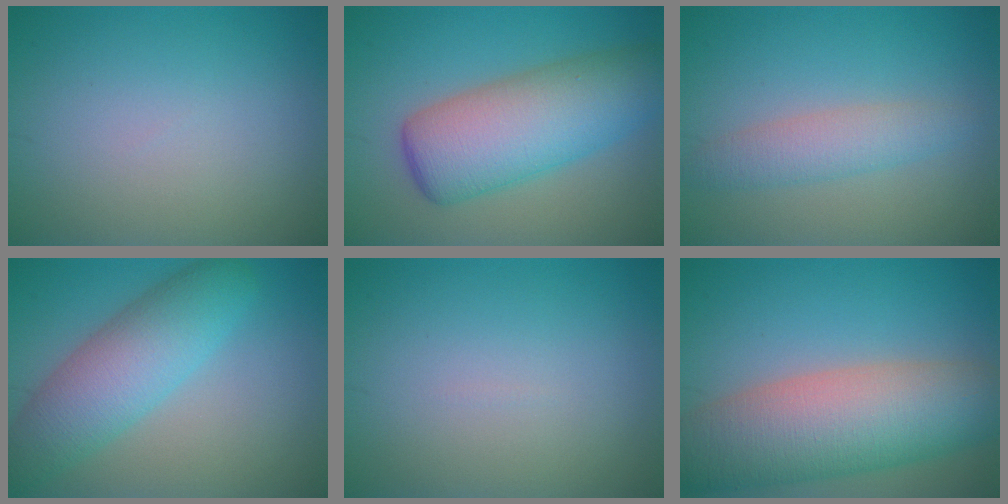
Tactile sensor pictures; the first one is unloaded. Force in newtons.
{"total": 8.7, "press": 8.7, "slide": 0.2}
{"total": 3.0, "press": 3.0, "slide": 0.1}
{"total": 6.7, "press": 6.7, "slide": 0.2}
{"total": 0.0}
{"total": 10.7, "press": 10.7, "slide": 0.7}